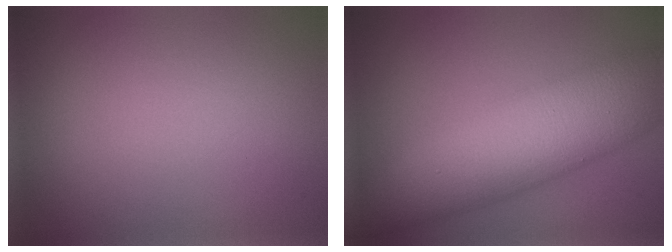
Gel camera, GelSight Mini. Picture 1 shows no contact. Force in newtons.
{"total": 9.2, "press": 9.2, "slide": 0.3}